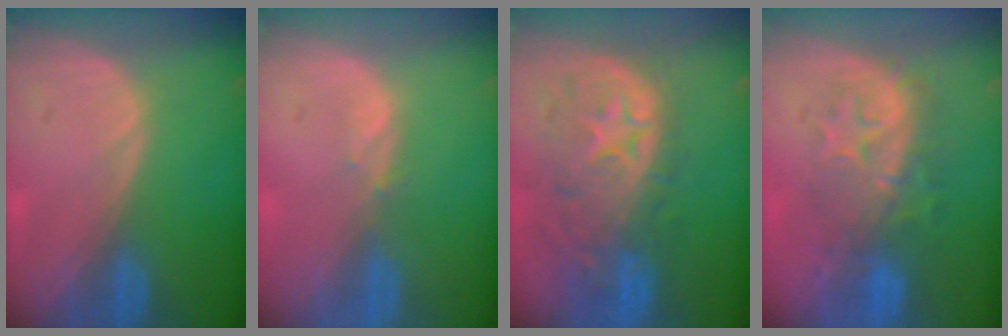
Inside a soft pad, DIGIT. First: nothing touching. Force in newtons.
{"total": 0.8, "press": 0.8, "slide": 0.3}
{"total": 11.1, "press": 9.7, "slide": 5.2}
{"total": 8.3, "press": 8.2, "slide": 1.0}